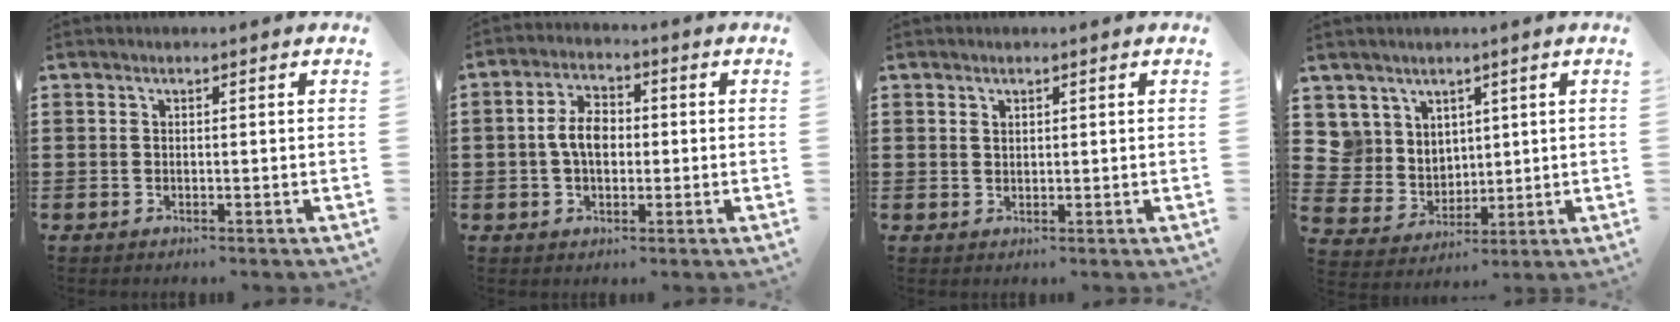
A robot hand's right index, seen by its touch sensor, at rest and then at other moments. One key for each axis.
{"total": 5.6, "fx": -0.1, "fy": 3.3, "fz": 4.5, "tx": -0.097, "ty": 0.010, "tz": -0.006}
{"total": 1.0, "fx": 0.7, "fy": 0.6, "fz": 0.3, "tx": -0.007, "ty": 0.002, "tz": 0.014}
{"total": 6.2, "fx": 3.2, "fy": 5.4, "fz": 0.0, "tx": -0.034, "ty": -0.006, "tz": 0.062}